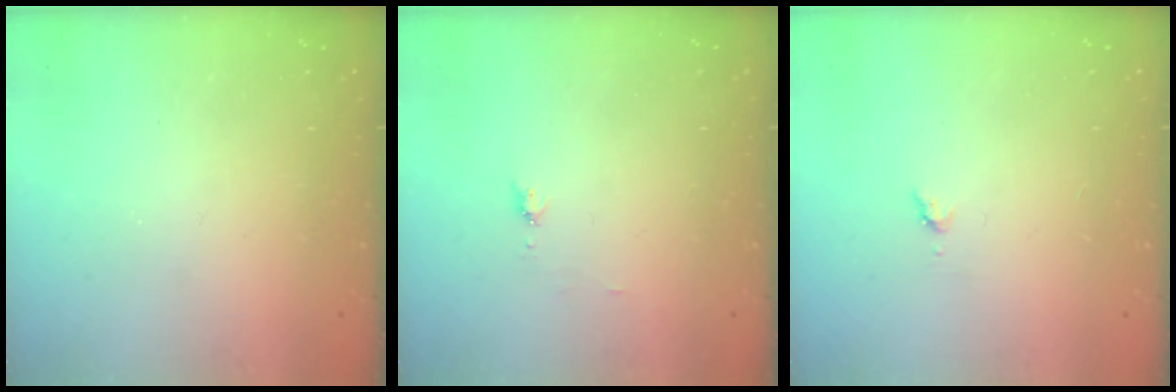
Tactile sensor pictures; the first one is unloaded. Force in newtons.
{"total": 4.8, "press": 4.7, "slide": 0.6}
{"total": 3.5, "press": 3.4, "slide": 0.5}